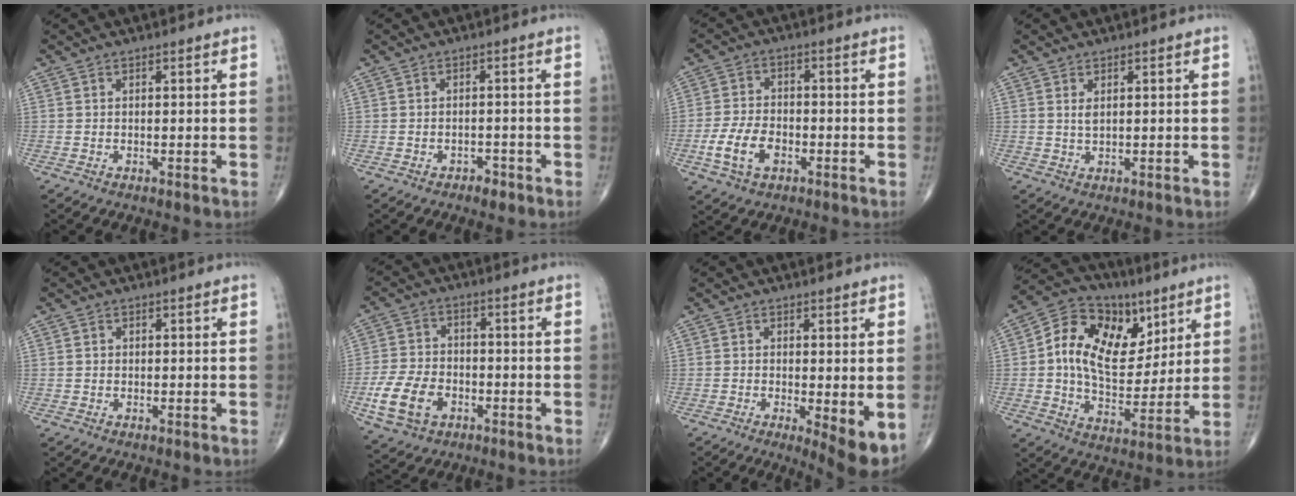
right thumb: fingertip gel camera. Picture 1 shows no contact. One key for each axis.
{"total": 2.1, "fx": -1.4, "fy": 1.3, "fz": 0.8, "tx": -0.009, "ty": 0.010, "tz": -0.018}
{"total": 8.2, "fx": -3.1, "fy": 5.0, "fz": 5.8, "tx": -0.119, "ty": 0.014, "tz": -0.059}
{"total": 1.4, "fx": 0.5, "fy": 0.5, "fz": 1.2, "tx": -0.024, "ty": -0.004, "tz": 0.014}
{"total": 0.6, "fx": -0.1, "fy": 0.6, "fz": 0.2, "tx": 0.000, "ty": 0.002, "tz": -0.002}
{"total": 10.8, "fx": -3.9, "fy": 7.4, "fz": 6.8, "tx": -0.130, "ty": 0.015, "tz": -0.073}
{"total": 6.0, "fx": -1.0, "fy": 1.7, "fz": 5.7, "tx": -0.085, "ty": -0.018, "tz": -0.015}
{"total": 17.8, "fx": 5.7, "fy": 12.0, "fz": 11.9, "tx": -0.172, "ty": -0.006, "tz": 0.100}